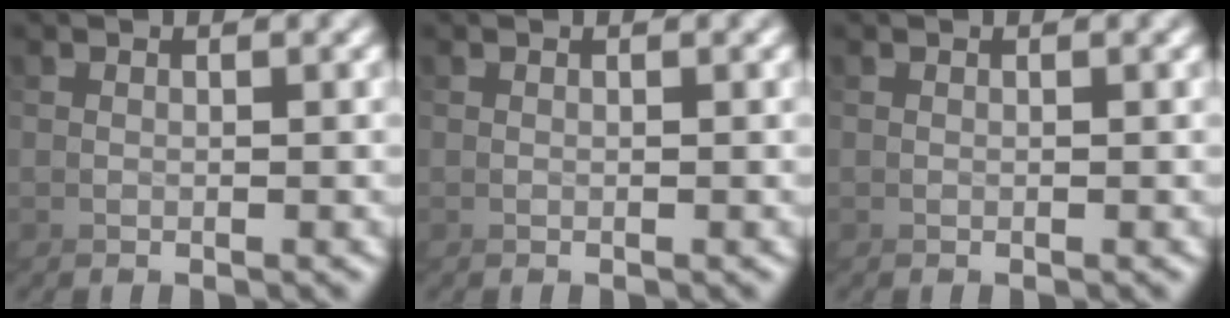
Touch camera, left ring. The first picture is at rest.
{"total": 0.0}
{"total": 0.0}